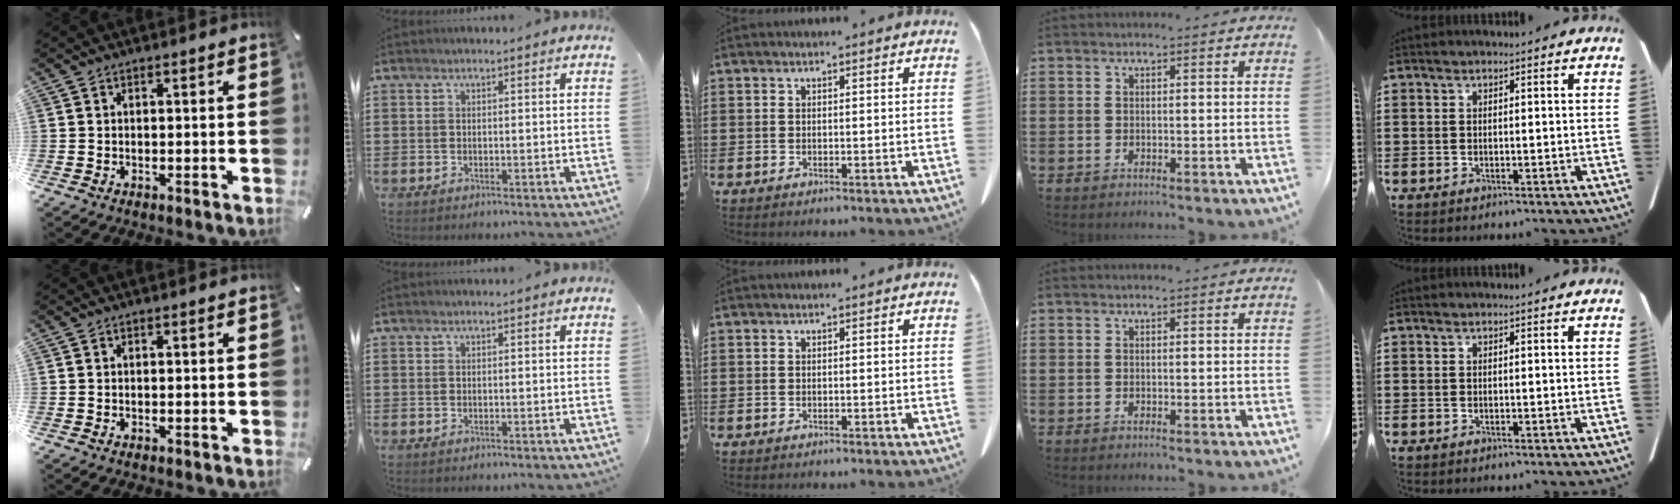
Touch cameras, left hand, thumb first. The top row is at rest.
{}